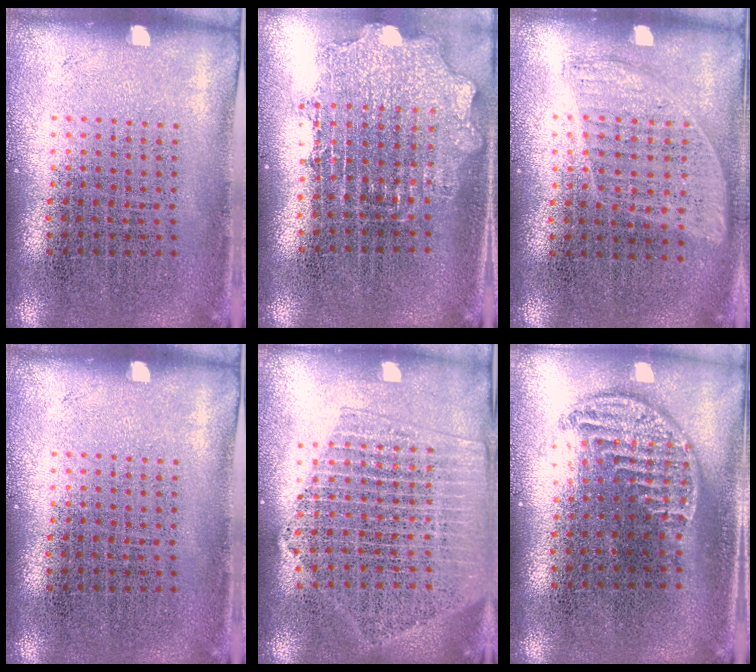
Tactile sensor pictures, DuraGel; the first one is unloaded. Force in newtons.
{"total": 1.7, "press": 1.4, "slide": 1.0}
{"total": 0.9, "press": 0.8, "slide": 0.4}
{"total": 0.0}
{"total": 2.1, "press": 1.9, "slide": 0.9}
{"total": 1.2, "press": 1.0, "slide": 0.7}